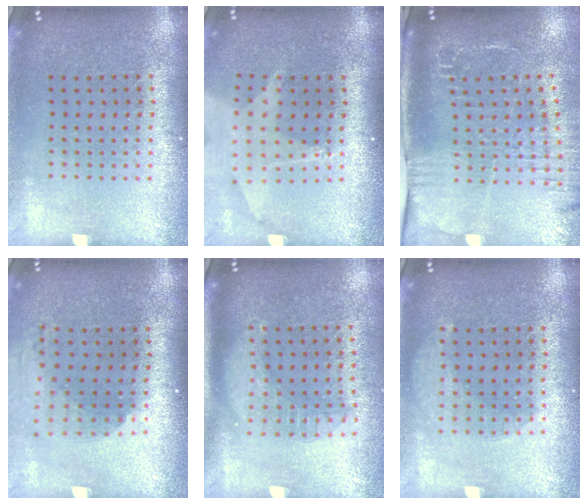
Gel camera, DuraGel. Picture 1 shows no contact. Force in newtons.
{"total": 1.8, "press": 1.5, "slide": 1.0}
{"total": 2.6, "press": 2.0, "slide": 1.7}
{"total": 2.0, "press": 1.5, "slide": 1.3}
{"total": 1.8, "press": 1.5, "slide": 0.9}
{"total": 1.7, "press": 1.7, "slide": 0.4}